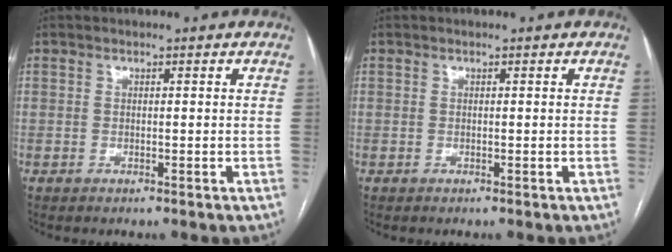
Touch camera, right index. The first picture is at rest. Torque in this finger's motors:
{"motor_torque": [0.00, 0.03, 0.00, 0.00]}